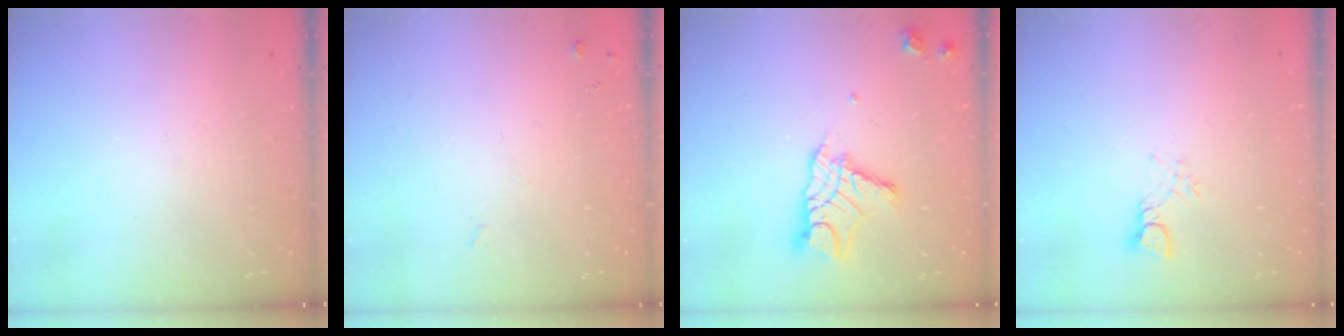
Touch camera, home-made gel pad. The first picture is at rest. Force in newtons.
{"total": 4.2, "press": 4.1, "slide": 0.7}
{"total": 12.0, "press": 11.9, "slide": 1.0}
{"total": 3.3, "press": 3.3, "slide": 0.1}